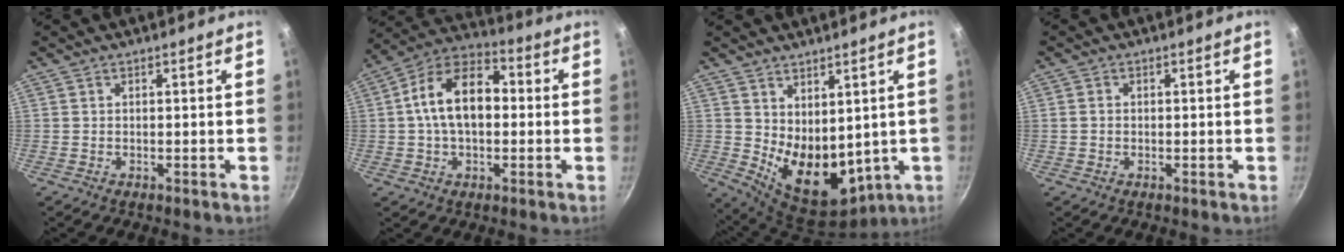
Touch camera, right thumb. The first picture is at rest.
{"total": 14.4, "force": [0.7, 9.1, 11.2], "torque": [-0.163, 0.035, -0.007]}
{"total": 13.0, "force": [2.3, 8.3, 9.7], "torque": [-0.125, -0.047, 0.067]}
{"total": 1.2, "force": [-0.1, 1.1, 0.6], "torque": [-0.010, 0.006, -0.003]}